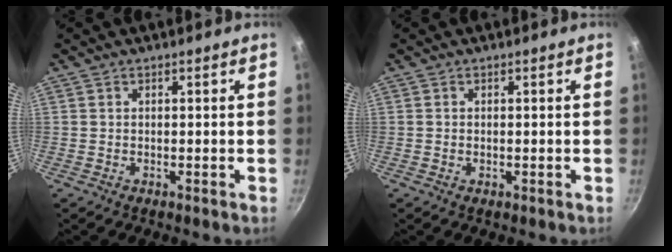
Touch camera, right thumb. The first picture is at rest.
{"total": 0.5, "force": [0.0, 0.3, 0.4], "torque": [-0.005, 0.001, -0.001]}